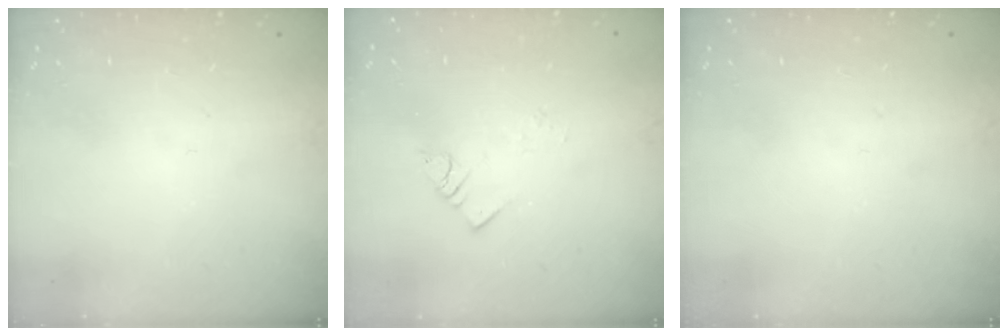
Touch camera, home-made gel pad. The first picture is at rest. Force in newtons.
{"total": 2.8, "press": 2.8, "slide": 0.3}
{"total": 0.0}